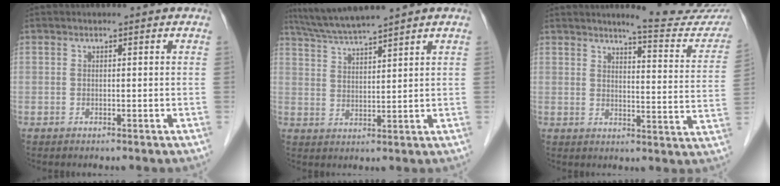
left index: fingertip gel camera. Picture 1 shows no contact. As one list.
[{"total": 7.1, "force": [6.3, -1.2, 3.1], "torque": [-0.064, 0.010, 0.121]}, {"total": 13.3, "force": [12.5, 0.4, 4.6], "torque": [-0.046, -0.067, 0.134]}]